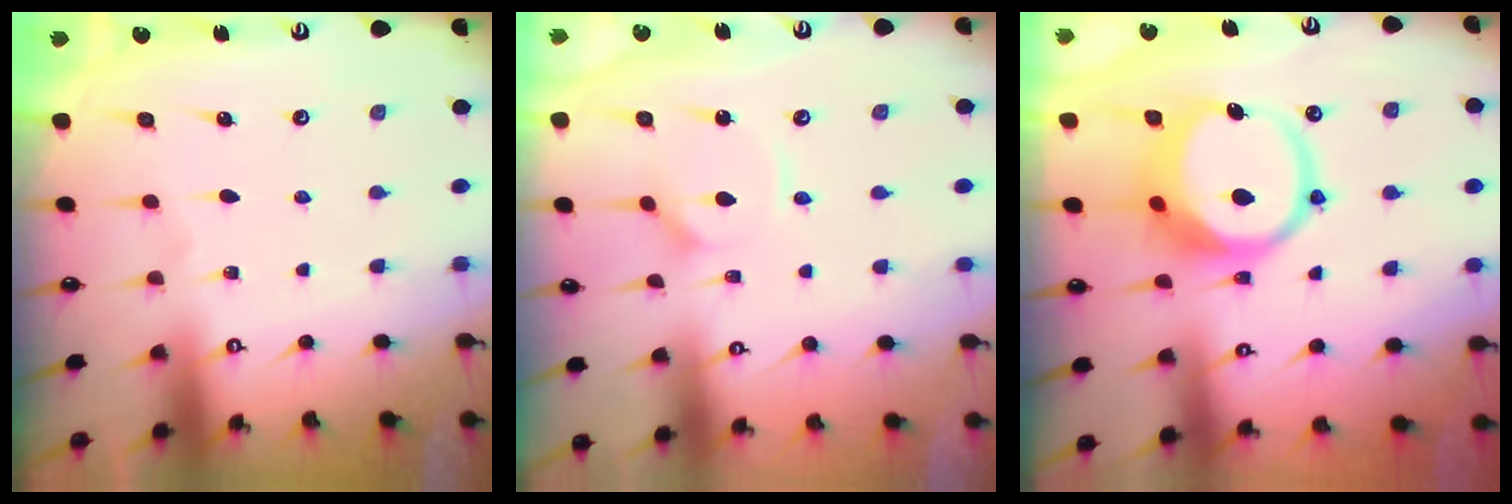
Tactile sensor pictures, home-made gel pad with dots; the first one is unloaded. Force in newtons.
{"total": 3.6, "press": 3.6, "slide": 0.5}
{"total": 11.4, "press": 11.4, "slide": 1.4}